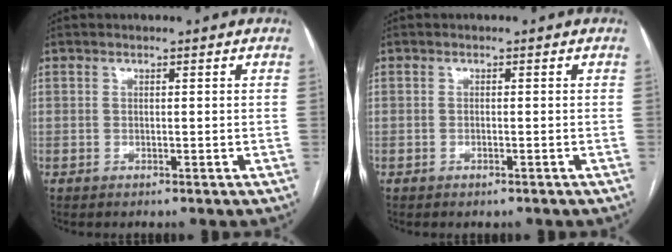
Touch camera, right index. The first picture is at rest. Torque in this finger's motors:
{"motor_torque": [0.29, -0.13, 0.06, 0.00]}